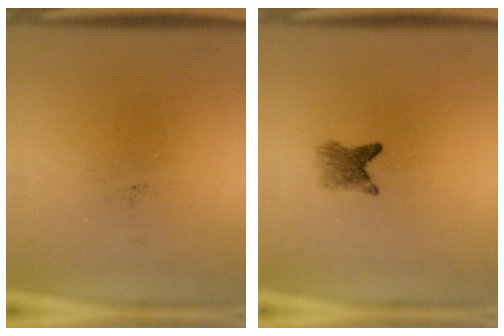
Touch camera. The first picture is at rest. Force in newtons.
{"total": 2.9}